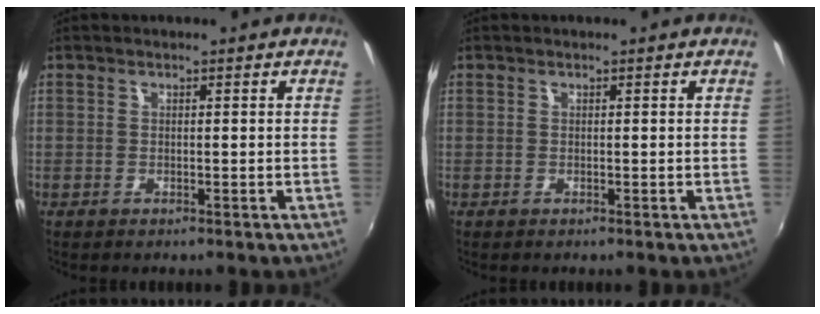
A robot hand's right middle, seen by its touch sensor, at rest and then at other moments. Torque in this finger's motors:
{"motor_torque": [0.01, -0.05, 0.01, 0.00]}